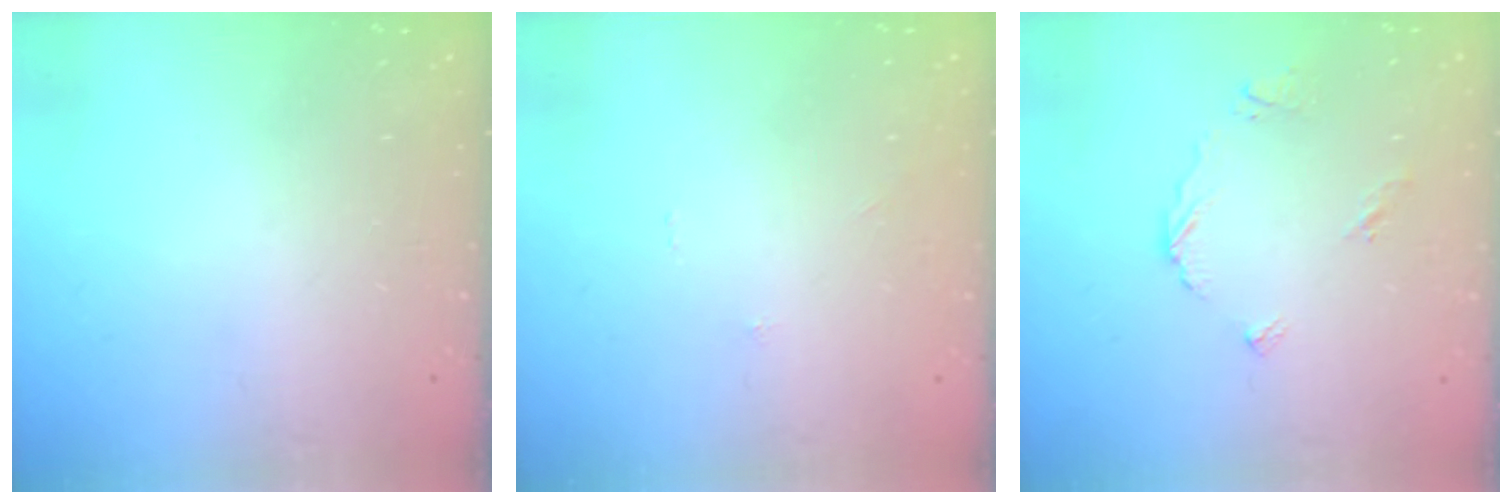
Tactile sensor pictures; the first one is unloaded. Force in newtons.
{"total": 0.0}
{"total": 5.2, "press": 5.2, "slide": 0.1}